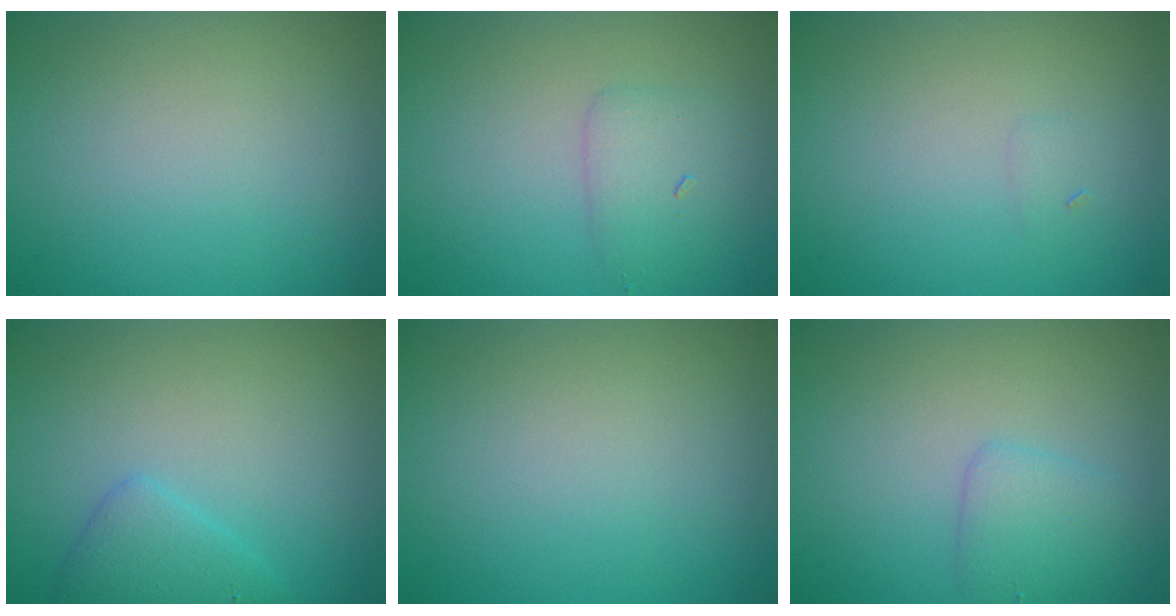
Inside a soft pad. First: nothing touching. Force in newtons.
{"total": 2.3, "press": 2.3, "slide": 0.1}
{"total": 0.5, "press": 0.5, "slide": 0.1}
{"total": 2.4, "press": 2.4, "slide": 0.1}
{"total": 0.0}
{"total": 2.2, "press": 2.2, "slide": 0.2}